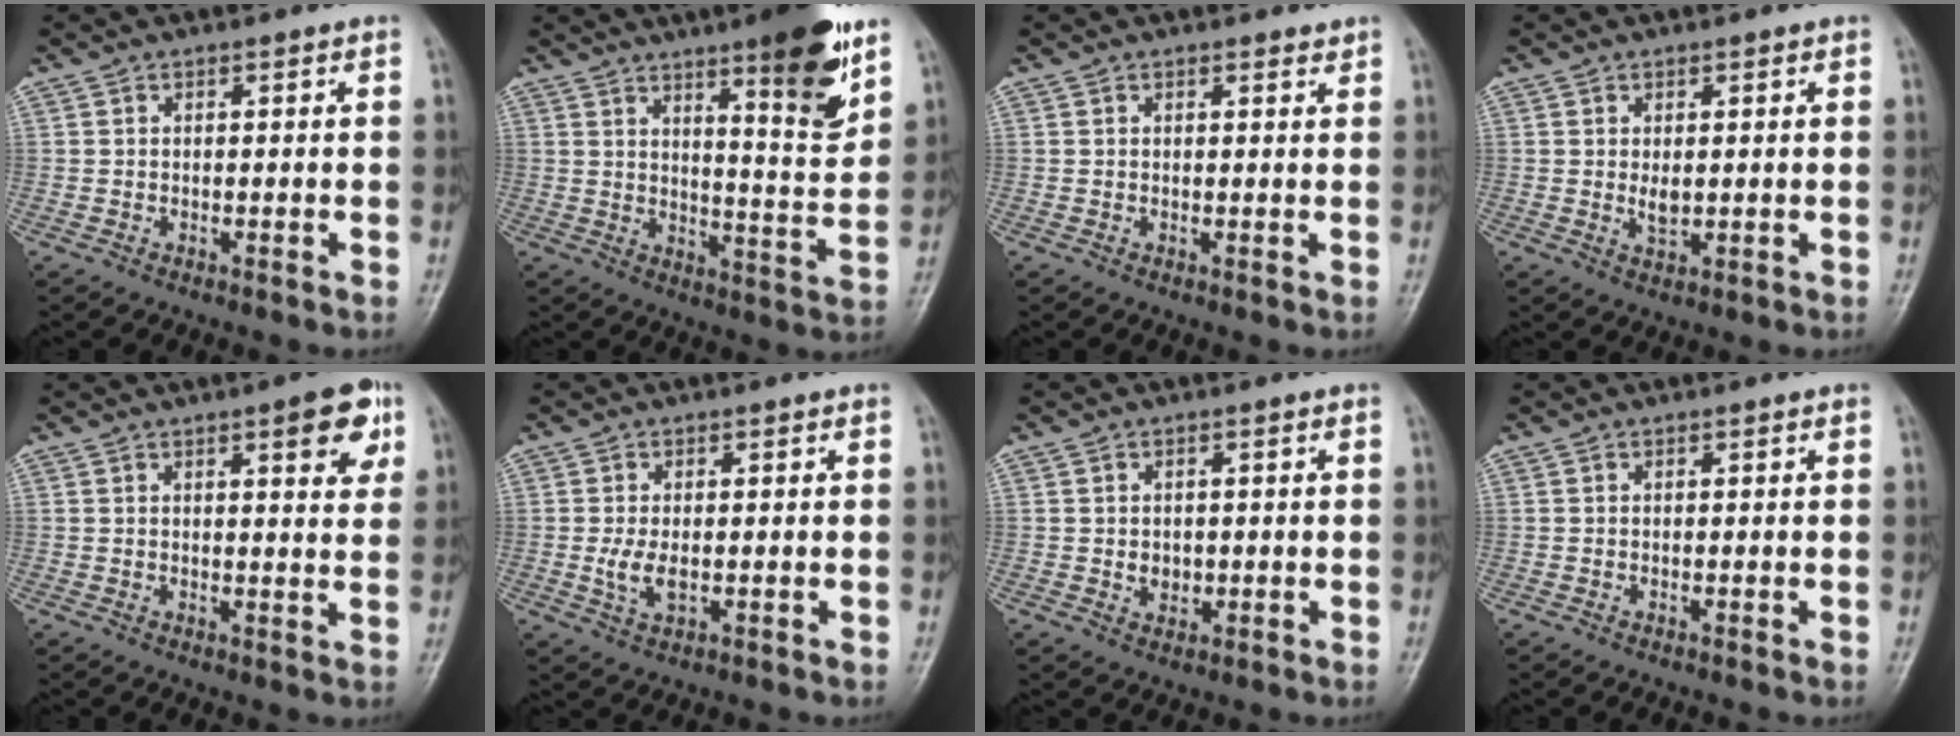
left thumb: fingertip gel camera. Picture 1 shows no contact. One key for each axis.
{"total": 14.2, "fx": 8.5, "fy": 2.6, "fz": 11.1, "tx": -0.134, "ty": -0.056, "tz": 0.124}
{"total": 1.0, "fx": 0.8, "fy": 0.4, "fz": 0.5, "tx": -0.005, "ty": -0.005, "tz": 0.010}
{"total": 2.4, "fx": 0.2, "fy": 1.4, "fz": 2.0, "tx": -0.028, "ty": -0.007, "tz": 0.007}
{"total": 7.4, "fx": 3.6, "fy": 2.3, "fz": 6.0, "tx": -0.057, "ty": -0.012, "tz": 0.041}
{"total": 4.1, "fx": -0.5, "fy": 2.2, "fz": 3.4, "tx": -0.070, "ty": -0.006, "tz": -0.008}
{"total": 2.8, "fx": -0.2, "fy": 2.3, "fz": 1.6, "tx": -0.012, "ty": 0.001, "tz": 0.002}
{"total": 0.0}